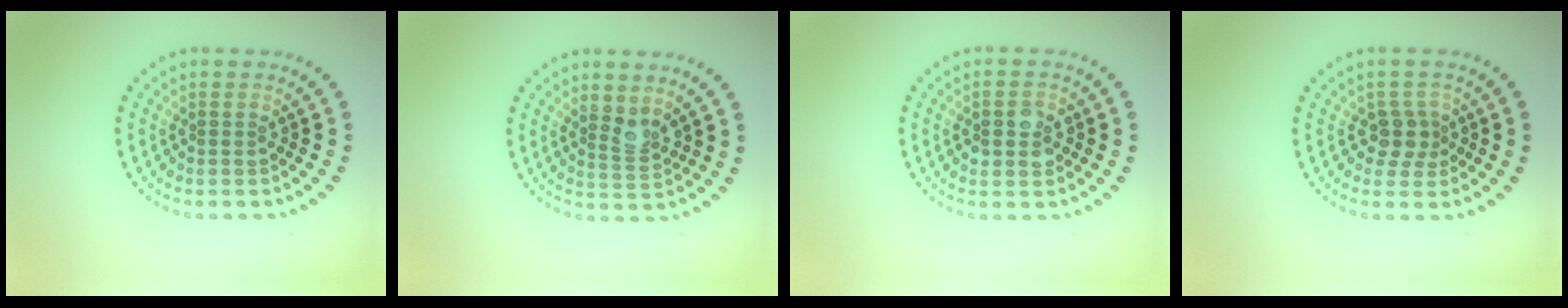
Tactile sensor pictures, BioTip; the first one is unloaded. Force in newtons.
{"total": 2.0, "press": 1.7, "slide": 1.1}
{"total": 2.7, "press": 2.7, "slide": 0.2}
{"total": 2.3, "press": 1.8, "slide": 1.3}